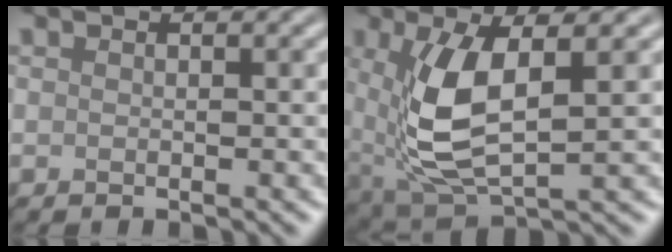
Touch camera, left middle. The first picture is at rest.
{"total": 7.5, "force": [0.8, 3.1, 6.7], "torque": [-0.156, -0.011, 0.022]}